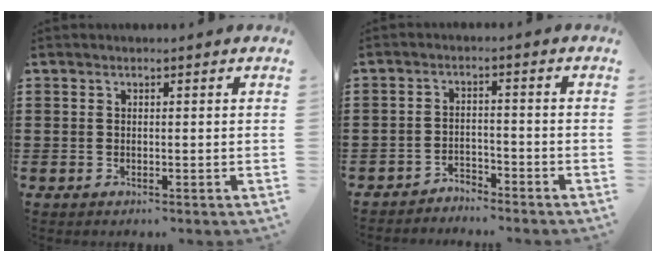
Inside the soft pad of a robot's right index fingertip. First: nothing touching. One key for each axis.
{"total": 2.7, "fx": -2.7, "fy": 0.4, "fz": -0.2, "tx": -0.006, "ty": 0.005, "tz": -0.058}